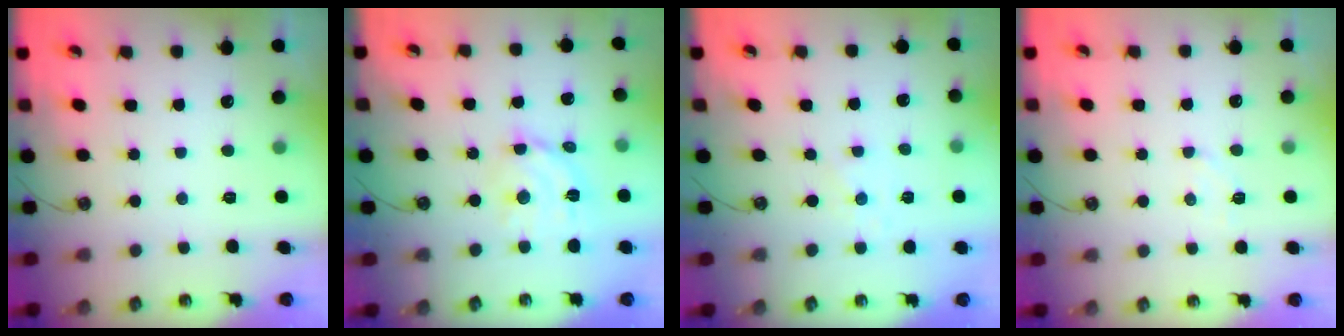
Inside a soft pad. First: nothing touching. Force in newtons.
{"total": 12.0, "press": 12.0, "slide": 1.0}
{"total": 1.4, "press": 1.3, "slide": 0.4}
{"total": 2.9, "press": 2.9, "slide": 0.4}